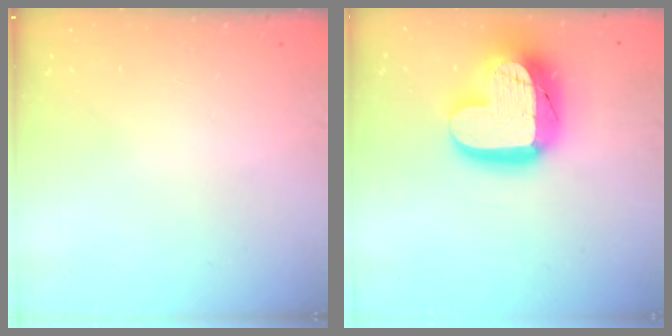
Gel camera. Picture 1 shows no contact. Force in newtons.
{"total": 21.1, "press": 21.0, "slide": 1.7}